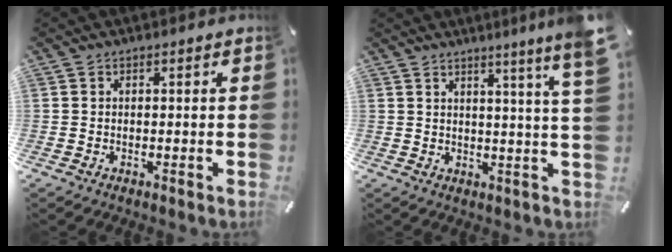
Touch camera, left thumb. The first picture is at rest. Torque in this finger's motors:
{"motor_torque": [1.96, 1.79, 1.37, -1.40, 0.06]}